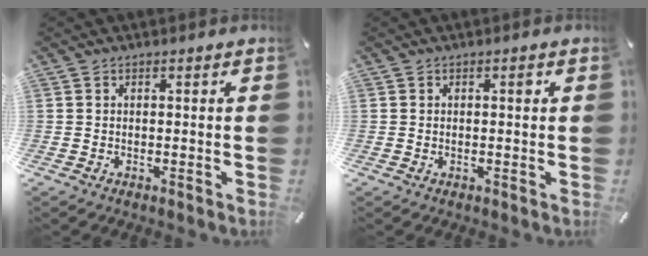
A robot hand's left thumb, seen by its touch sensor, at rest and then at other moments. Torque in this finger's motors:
{"motor_torque": [0.05, 0.33, -0.26, -0.16, 0.11]}